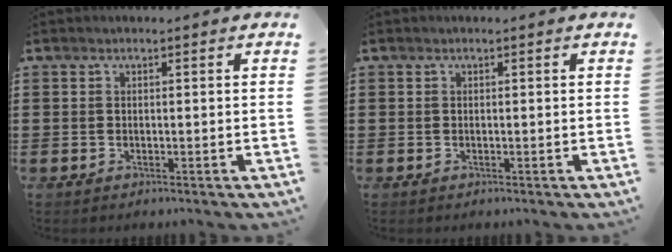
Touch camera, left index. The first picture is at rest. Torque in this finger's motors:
{"motor_torque": [-0.07, 0.07, 0.00, -0.01]}